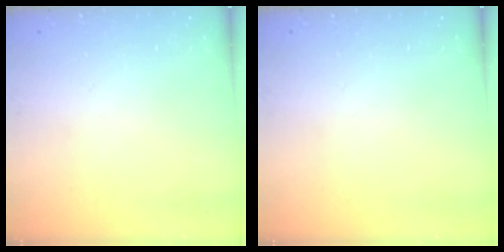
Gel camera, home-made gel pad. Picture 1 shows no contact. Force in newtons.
{"total": 0.0}